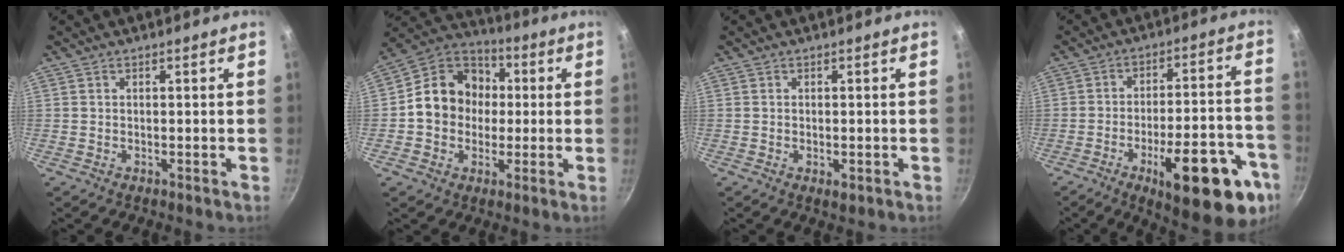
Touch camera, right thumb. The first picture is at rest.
{"total": 13.9, "force": [0.4, 12.0, 7.0], "torque": [-0.074, 0.029, -0.013]}
{"total": 1.6, "force": [-0.4, 0.9, 1.3], "torque": [-0.021, -0.005, -0.005]}
{"total": 22.6, "force": [-10.6, 7.9, 18.4], "torque": [-0.194, 0.039, -0.138]}